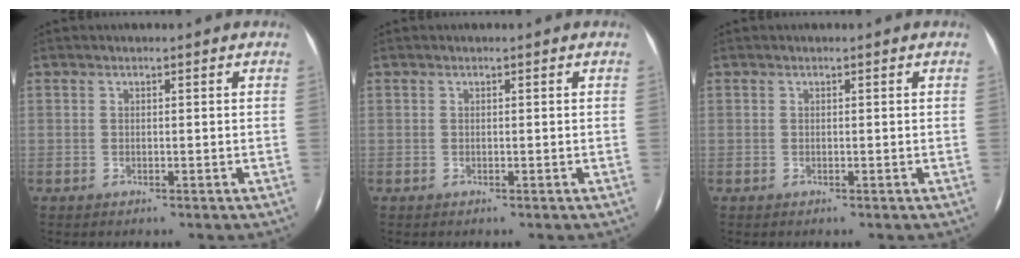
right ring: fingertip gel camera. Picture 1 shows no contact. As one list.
[{"total": 0.0}, {"total": 0.0}]